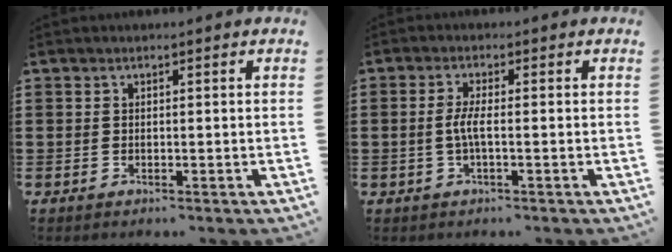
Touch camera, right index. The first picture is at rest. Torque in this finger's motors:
{"motor_torque": [0.96, 0.75, 0.42, 0.11]}